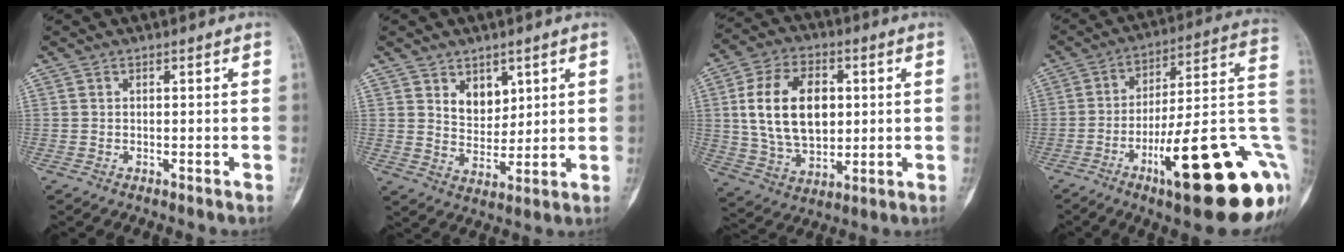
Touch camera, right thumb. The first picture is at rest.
{"total": 6.3, "force": [3.1, 4.4, 3.3], "torque": [-0.023, -0.026, 0.059]}
{"total": 17.0, "force": [2.5, 11.1, 12.7], "torque": [-0.195, -0.003, 0.051]}
{"total": 28.3, "force": [-8.9, 7.0, 25.9], "torque": [-0.289, 0.036, -0.123]}